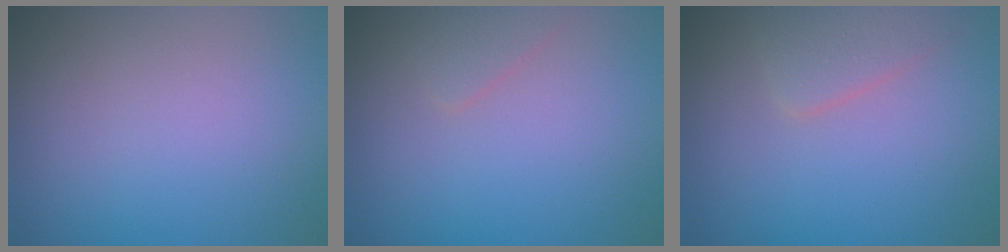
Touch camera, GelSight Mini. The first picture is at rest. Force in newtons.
{"total": 1.1, "press": 1.1, "slide": 0.1}
{"total": 2.4, "press": 2.4, "slide": 0.1}